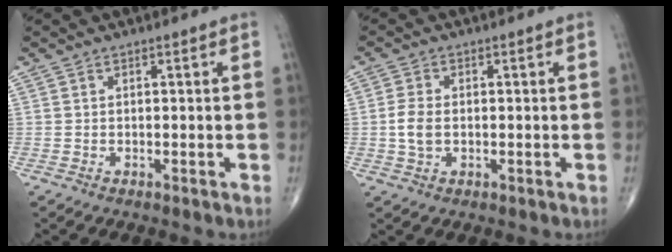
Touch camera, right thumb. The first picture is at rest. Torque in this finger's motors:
{"motor_torque": [-0.79, 0.32, 0.61, 0.21, -0.01]}